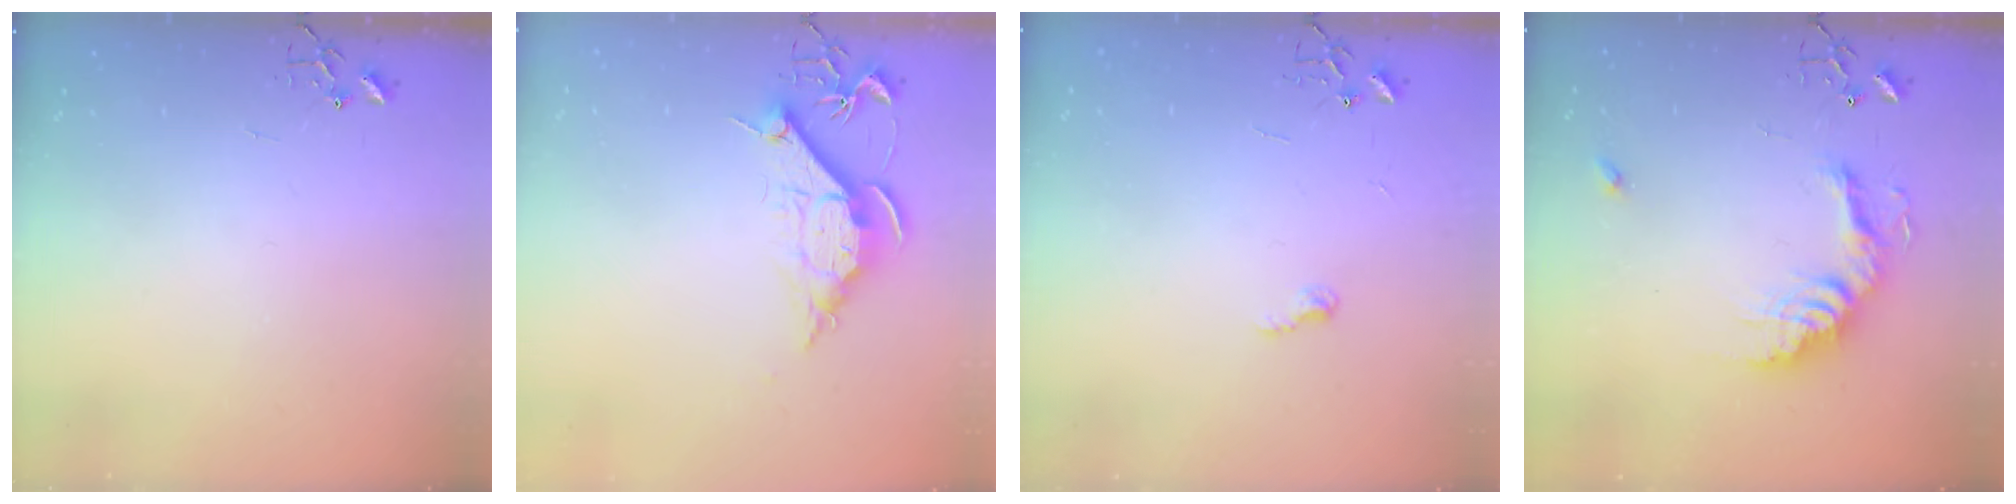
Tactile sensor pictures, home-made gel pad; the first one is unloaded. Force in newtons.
{"total": 10.2, "press": 10.2, "slide": 1.0}
{"total": 5.9, "press": 5.9, "slide": 0.4}
{"total": 17.3, "press": 17.2, "slide": 1.5}